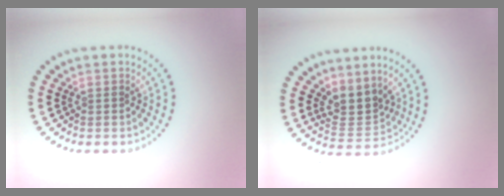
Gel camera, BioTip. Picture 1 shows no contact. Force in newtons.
{"total": 3.2, "press": 2.5, "slide": 2.0}